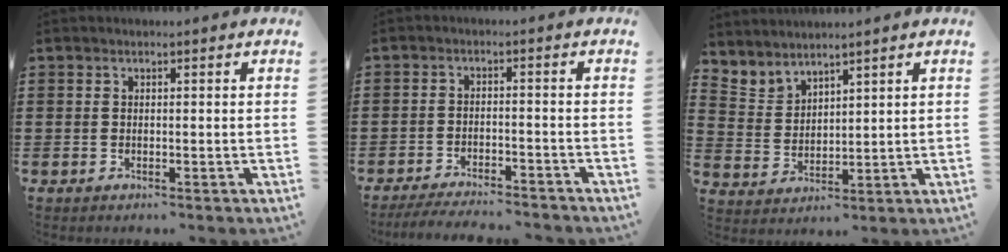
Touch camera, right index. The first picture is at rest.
{"total": 3.8, "force": [-3.6, 0.1, 0.9], "torque": [-0.023, -0.004, -0.074]}
{"total": 3.6, "force": [3.3, 1.0, -0.7], "torque": [-0.003, -0.012, 0.064]}